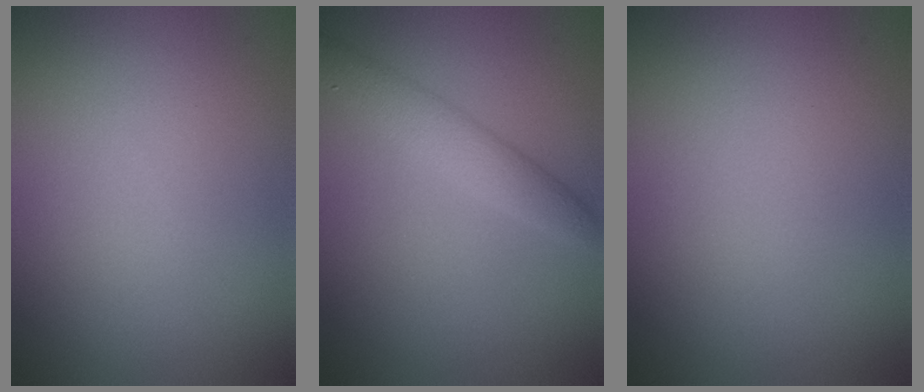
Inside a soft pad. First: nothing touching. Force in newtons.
{"total": 2.9, "press": 2.9, "slide": 0.1}
{"total": 0.0}